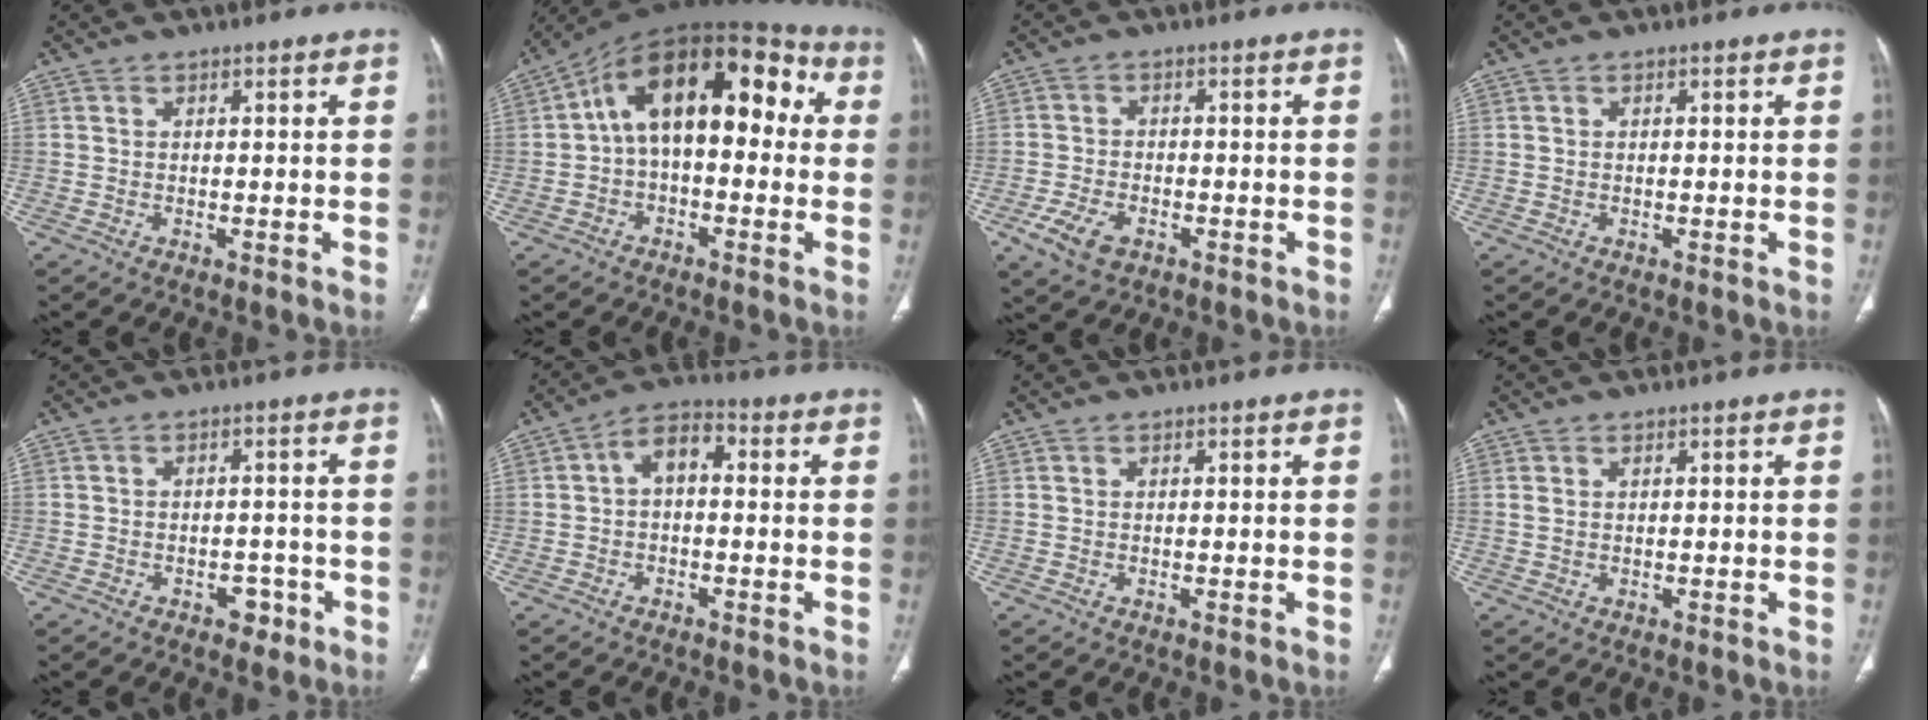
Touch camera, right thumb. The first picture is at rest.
{"total": 17.8, "force": [1.9, 10.1, 14.5], "torque": [-0.184, 0.059, 0.017]}
{"total": 6.4, "force": [-3.1, 3.8, 4.1], "torque": [-0.085, 0.008, -0.052]}
{"total": 0.0}
{"total": 3.4, "force": [-1.9, 2.3, 1.6], "torque": [-0.005, 0.014, -0.022]}
{"total": 5.8, "force": [0.1, 3.5, 4.6], "torque": [-0.070, 0.025, -0.012]}
{"total": 0.0}
{"total": 0.9, "force": [0.3, 0.5, 0.7], "torque": [-0.024, 0.013, 0.015]}